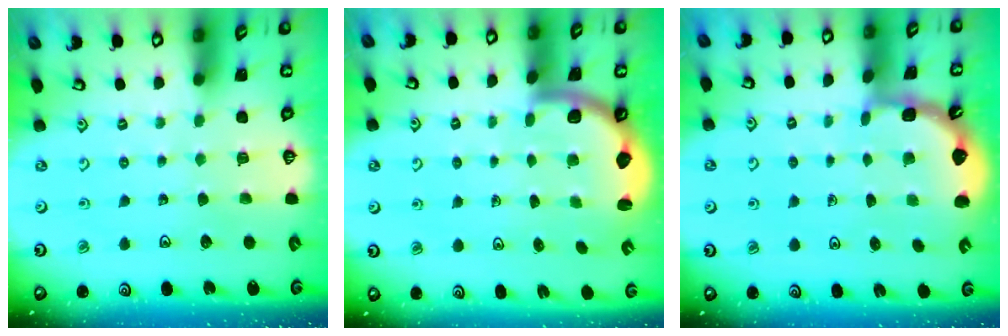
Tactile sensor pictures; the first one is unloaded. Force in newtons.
{"total": 2.5, "press": 2.2, "slide": 1.1}
{"total": 2.0, "press": 2.0, "slide": 0.2}